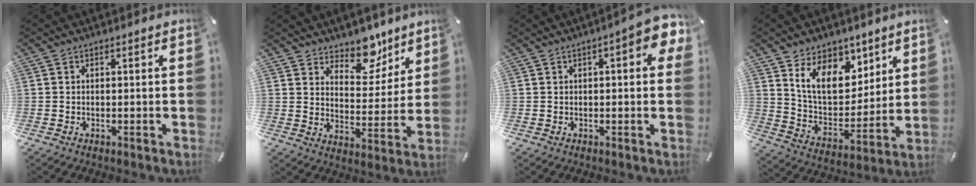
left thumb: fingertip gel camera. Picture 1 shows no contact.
{"total": 11.1, "force": [8.9, 5.9, 2.7], "torque": [-0.023, -0.079, 0.161]}
{"total": 7.4, "force": [2.4, 2.5, 6.6], "torque": [-0.083, -0.007, 0.034]}
{"total": 13.2, "force": [8.0, 9.0, 5.4], "torque": [-0.106, -0.057, 0.157]}